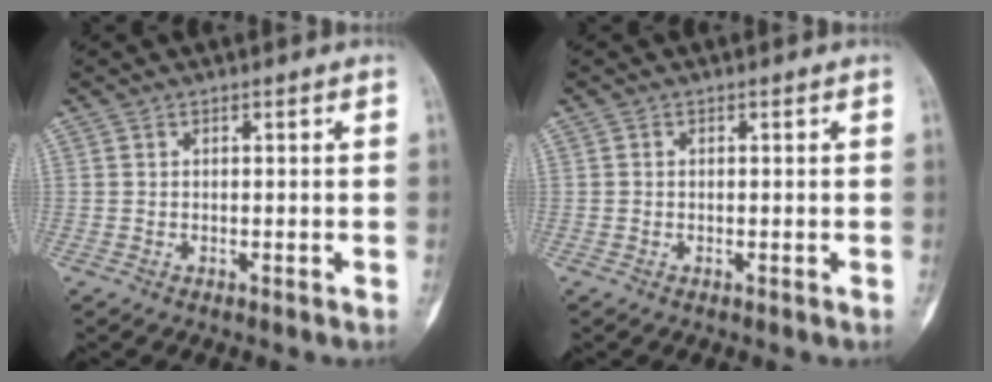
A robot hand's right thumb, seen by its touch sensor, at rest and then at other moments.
{"total": 0.0}